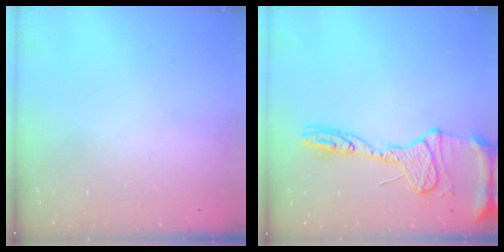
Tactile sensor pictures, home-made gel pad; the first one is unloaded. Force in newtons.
{"total": 15.9, "press": 15.8, "slide": 1.6}